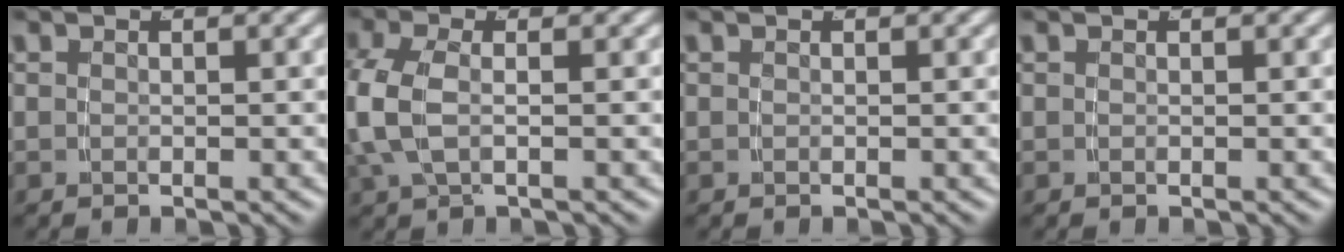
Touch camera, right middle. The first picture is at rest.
{"total": 4.0, "force": [-0.3, 2.3, 3.3], "torque": [-0.102, -0.016, 0.005]}
{"total": 0.0}
{"total": 0.0}